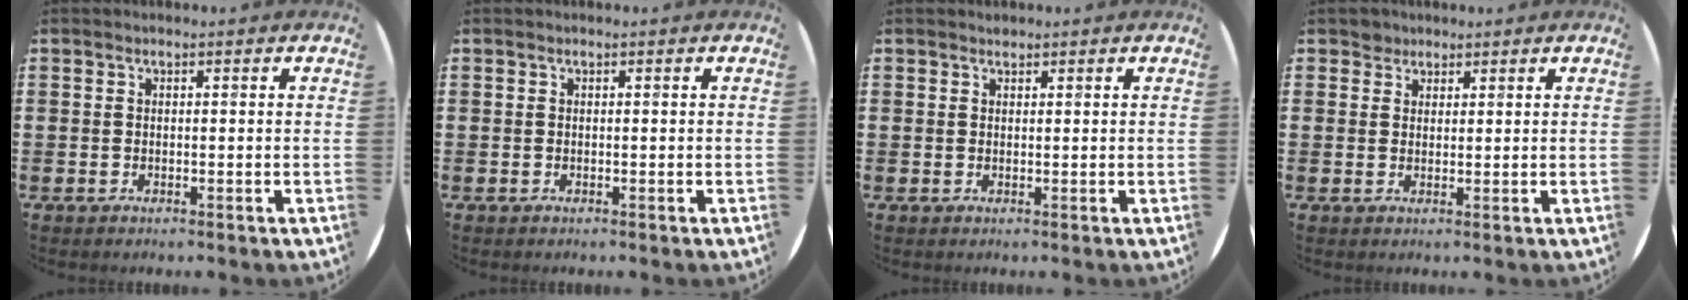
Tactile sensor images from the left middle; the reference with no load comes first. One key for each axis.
{"total": 0.0}
{"total": 0.6, "fx": 0.6, "fy": 0.3, "fz": -0.1, "tx": 0.010, "ty": 0.000, "tz": 0.009}
{"total": 2.0, "fx": 1.6, "fy": 1.1, "fz": 0.0, "tx": 0.005, "ty": 0.000, "tz": 0.031}